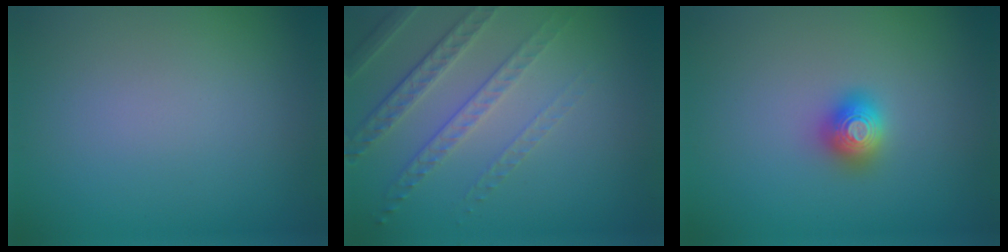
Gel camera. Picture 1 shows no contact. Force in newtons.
{"total": 5.0, "press": 3.2, "slide": 3.9}
{"total": 2.0, "press": 2.0, "slide": 0.1}